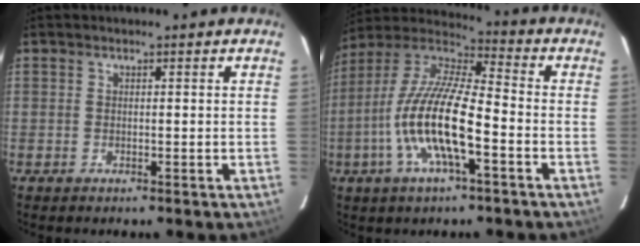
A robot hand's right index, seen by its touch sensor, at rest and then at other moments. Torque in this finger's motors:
{"motor_torque": [1.33, -0.80, 1.05, 0.21]}